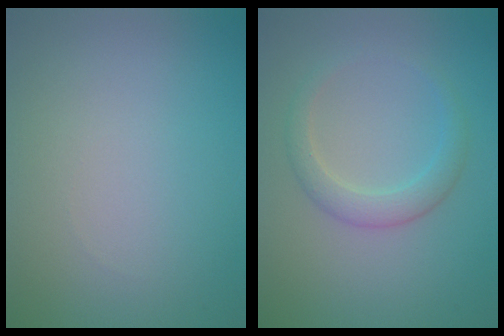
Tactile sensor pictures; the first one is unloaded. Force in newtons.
{"total": 2.4, "press": 2.4, "slide": 0.1}